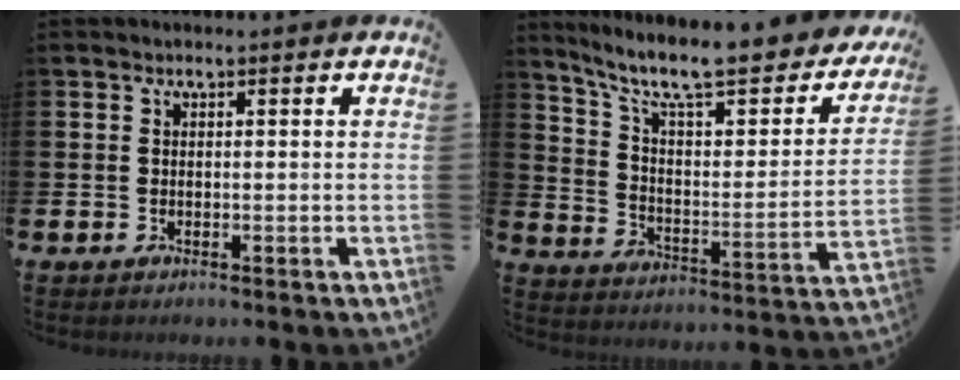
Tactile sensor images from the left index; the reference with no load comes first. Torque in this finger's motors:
{"motor_torque": [1.08, -1.06, 0.84, 0.21]}